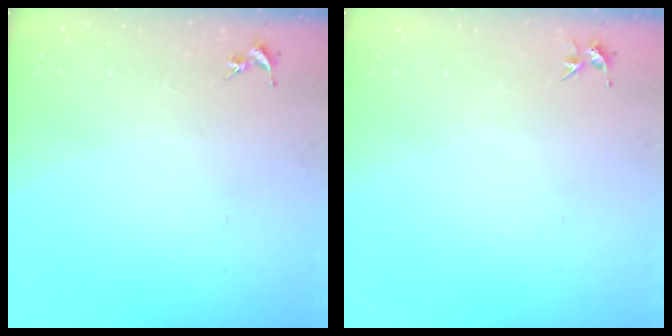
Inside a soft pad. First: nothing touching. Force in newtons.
{"total": 3.4, "press": 3.4, "slide": 0.4}